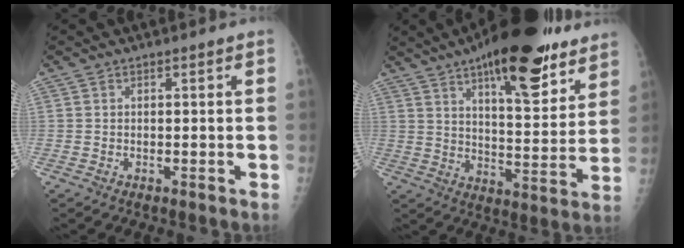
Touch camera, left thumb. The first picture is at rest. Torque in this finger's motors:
{"motor_torque": [0.91, 1.02, 1.51, -1.26, 0.18]}